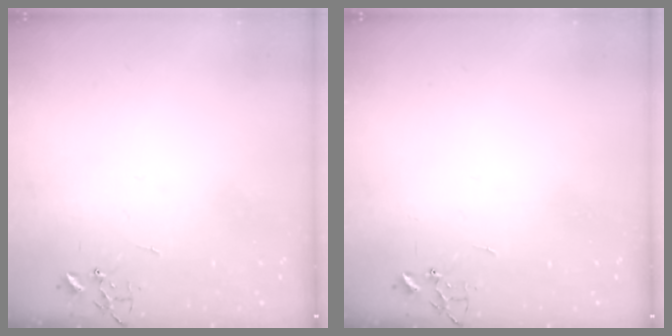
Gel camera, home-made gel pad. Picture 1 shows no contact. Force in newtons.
{"total": 0.0}